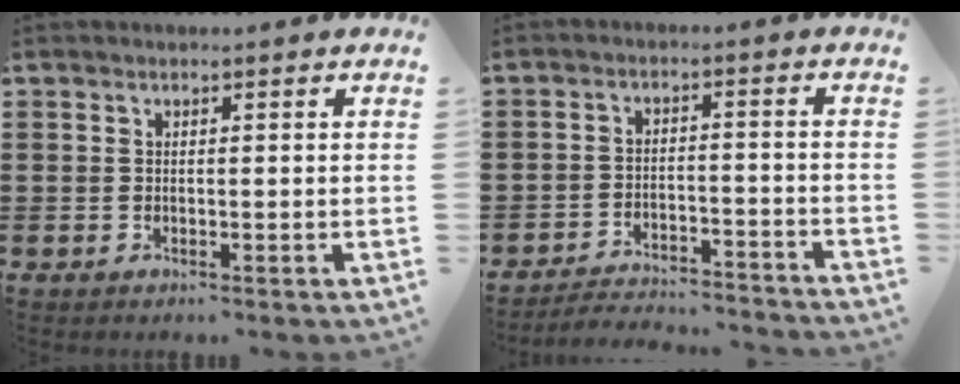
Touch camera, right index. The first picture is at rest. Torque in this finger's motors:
{"motor_torque": [1.42, 0.71, 0.00, -0.10]}